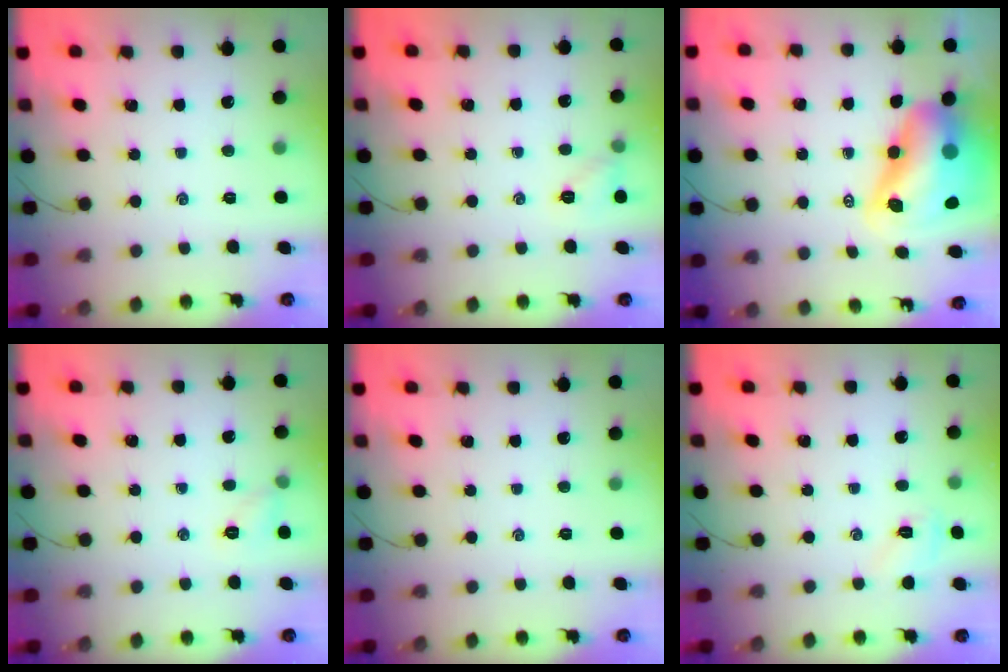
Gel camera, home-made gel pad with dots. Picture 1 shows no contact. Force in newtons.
{"total": 5.7, "press": 5.6, "slide": 1.1}
{"total": 15.7, "press": 15.0, "slide": 4.4}
{"total": 5.6, "press": 5.4, "slide": 1.5}
{"total": 0.0}
{"total": 4.7, "press": 4.5, "slide": 1.4}